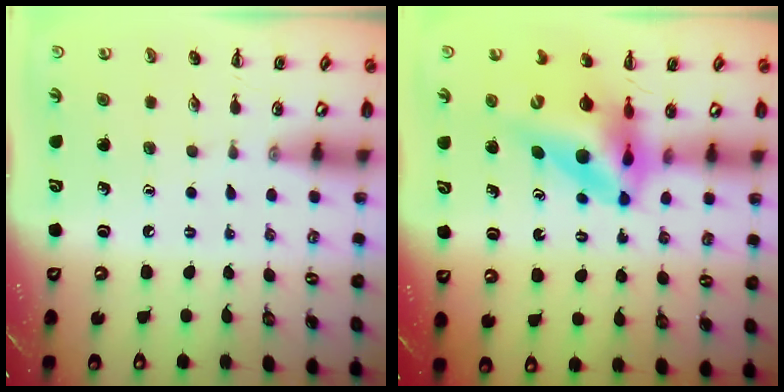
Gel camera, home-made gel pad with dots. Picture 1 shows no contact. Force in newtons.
{"total": 11.2, "press": 10.7, "slide": 3.3}